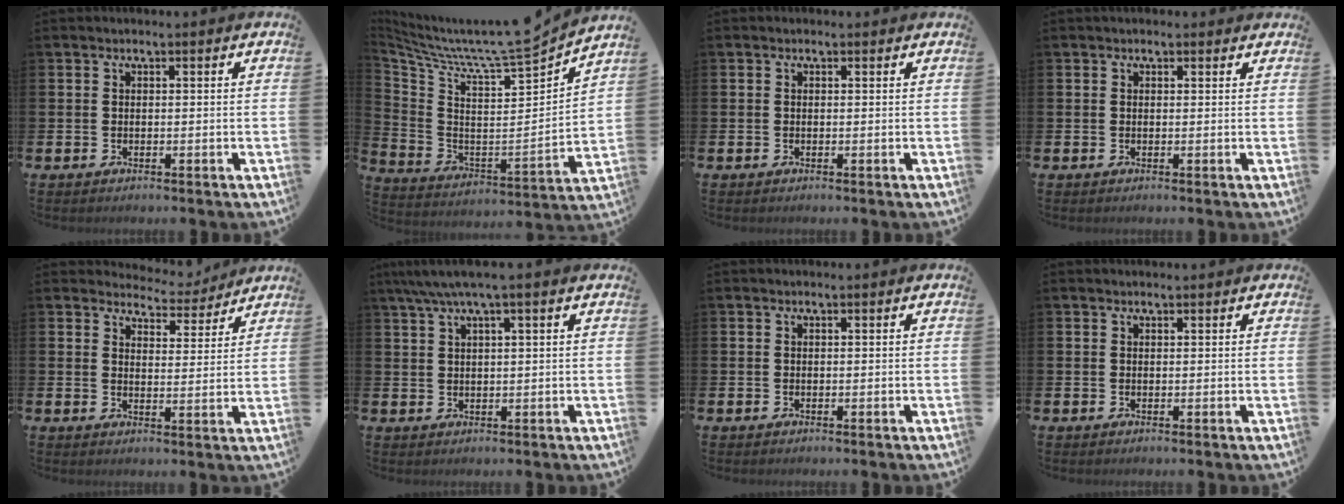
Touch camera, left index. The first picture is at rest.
{"total": 8.5, "force": [7.6, 0.5, 3.6], "torque": [-0.102, -0.073, 0.117]}
{"total": 0.0}
{"total": 0.9, "force": [0.7, 0.4, 0.2], "torque": [0.007, 0.003, 0.010]}
{"total": 5.0, "force": [4.9, 1.2, -0.1], "torque": [-0.007, -0.040, 0.084]}
{"total": 4.0, "force": [2.6, 0.2, 3.0], "torque": [-0.065, 0.003, 0.047]}
{"total": 0.0}
{"total": 0.5, "force": [0.4, 0.3, 0.2], "torque": [0.007, 0.000, 0.004]}